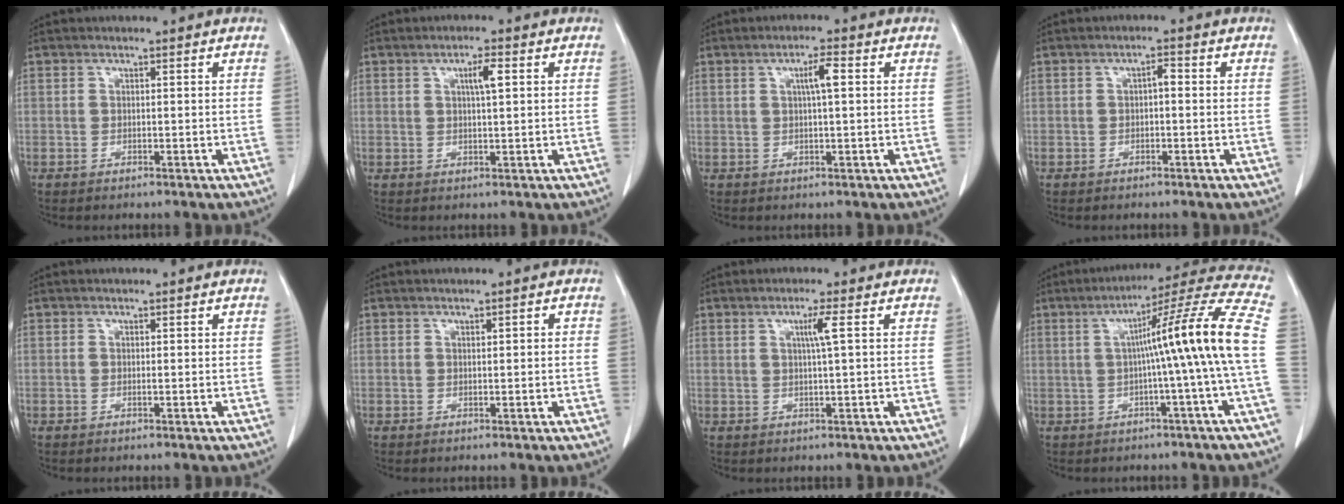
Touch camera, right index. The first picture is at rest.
{"total": 3.1, "force": [1.0, 0.3, 2.9], "torque": [-0.049, 0.001, 0.016]}
{"total": 3.2, "force": [0.8, 0.2, 3.1], "torque": [-0.054, 0.004, 0.013]}
{"total": 1.5, "force": [-0.1, 0.5, 1.4], "torque": [-0.022, 0.005, -0.002]}
{"total": 0.0}
{"total": 0.7, "force": [0.2, 0.1, 0.7], "torque": [-0.014, 0.001, 0.004]}
{"total": 2.7, "force": [0.8, -0.6, 2.5], "torque": [-0.048, -0.002, 0.014]}
{"total": 14.9, "force": [-0.2, -2.3, 14.7], "torque": [-0.198, 0.023, -0.006]}